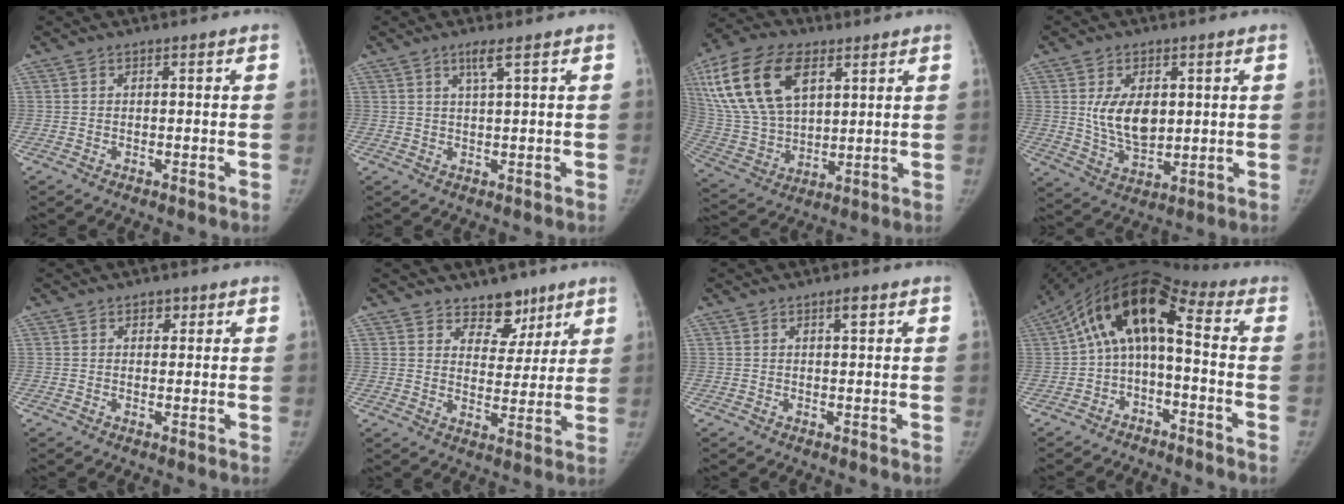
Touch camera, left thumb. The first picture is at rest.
{"total": 2.7, "force": [1.6, 0.0, 2.2], "torque": [-0.051, -0.006, 0.033]}
{"total": 21.4, "force": [9.0, 12.4, 15.0], "torque": [-0.294, -0.013, 0.172]}
{"total": 9.9, "force": [1.8, 6.1, 7.6], "torque": [-0.110, -0.024, 0.044]}
{"total": 1.8, "force": [1.0, 1.3, 0.8], "torque": [0.003, -0.003, 0.011]}
{"total": 7.4, "force": [5.4, 4.6, 2.1], "torque": [0.013, -0.040, 0.083]}
{"total": 1.7, "force": [0.9, 0.4, 1.4], "torque": [-0.019, -0.002, 0.013]}
{"total": 13.6, "force": [-0.5, 6.7, 11.8], "torque": [-0.203, 0.075, -0.021]}